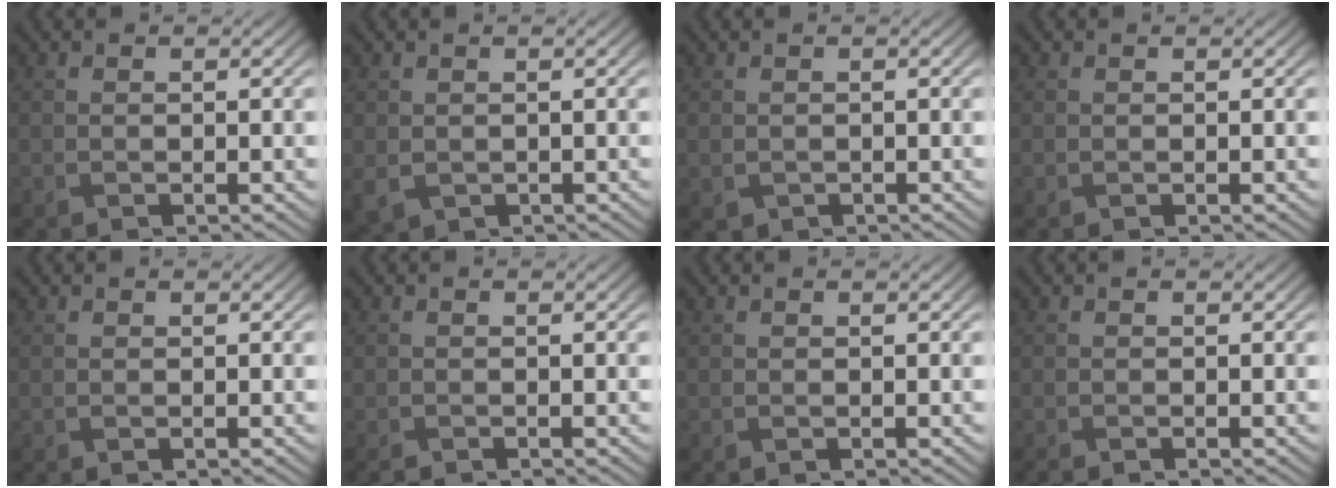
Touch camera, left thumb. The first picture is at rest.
{"total": 2.0, "force": [-0.2, 1.7, 1.0], "torque": [-0.035, -0.012, 0.000]}
{"total": 0.8, "force": [-0.3, 0.7, 0.2], "torque": [-0.009, -0.009, -0.002]}
{"total": 0.0}
{"total": 0.0}
{"total": 1.0, "force": [-1.0, 0.1, 0.2], "torque": [-0.002, -0.003, -0.019]}
{"total": 0.0}
{"total": 0.7, "force": [-0.7, 0.0, 0.1], "torque": [-0.001, -0.002, -0.015]}